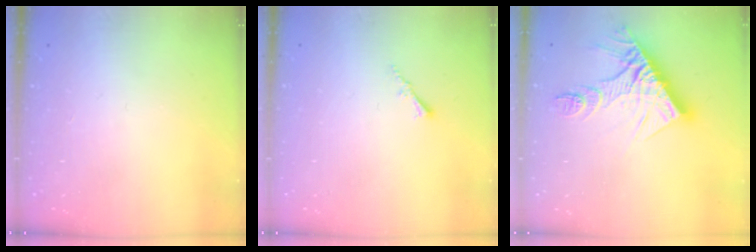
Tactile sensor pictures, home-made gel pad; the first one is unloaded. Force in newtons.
{"total": 1.5, "press": 1.5, "slide": 0.4}
{"total": 15.4, "press": 15.3, "slide": 1.2}